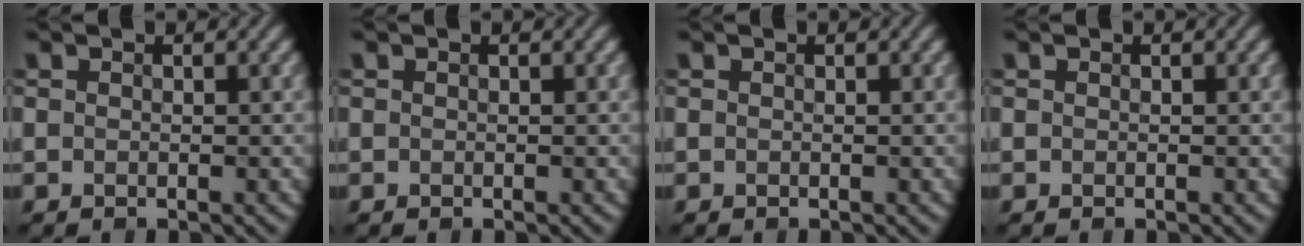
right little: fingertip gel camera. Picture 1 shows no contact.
{"total": 0.0}
{"total": 0.0}
{"total": 0.0}